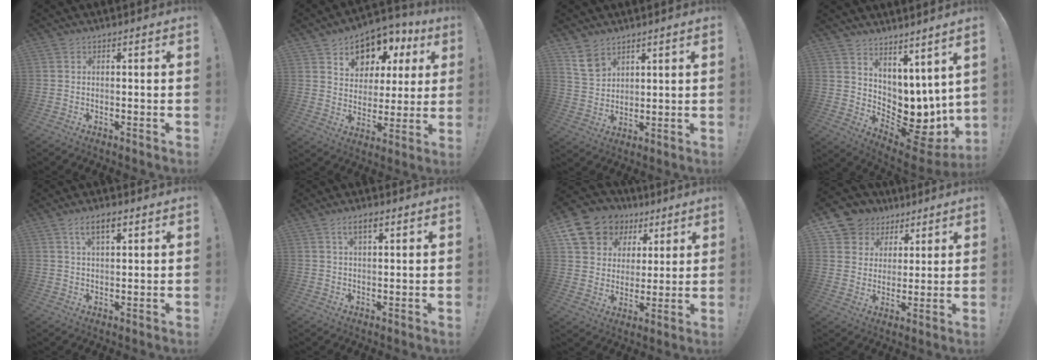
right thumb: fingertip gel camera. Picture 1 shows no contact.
{"total": 11.1, "force": [6.7, 7.7, 4.2], "torque": [-0.062, -0.053, 0.121]}
{"total": 7.8, "force": [5.4, 5.1, 2.5], "torque": [-0.038, -0.030, 0.108]}
{"total": 4.3, "force": [1.2, 3.1, 2.7], "torque": [-0.029, -0.050, 0.031]}
{"total": 5.4, "force": [2.8, 2.2, 4.1], "torque": [-0.066, -0.003, 0.048]}
{"total": 4.2, "force": [2.1, 1.7, 3.2], "torque": [-0.057, 0.000, 0.034]}
{"total": 14.6, "force": [8.2, 11.1, 4.6], "torque": [-0.077, -0.049, 0.173]}
{"total": 9.1, "force": [4.5, 7.7, 1.5], "torque": [-0.021, -0.036, 0.095]}